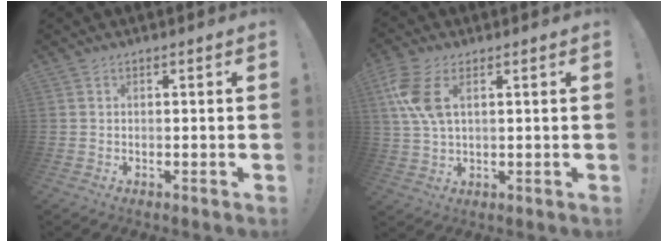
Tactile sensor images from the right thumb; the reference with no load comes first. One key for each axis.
{"total": 9.6, "fx": 3.2, "fy": 5.0, "fz": 7.6, "tx": -0.163, "ty": -0.007, "tz": 0.061}